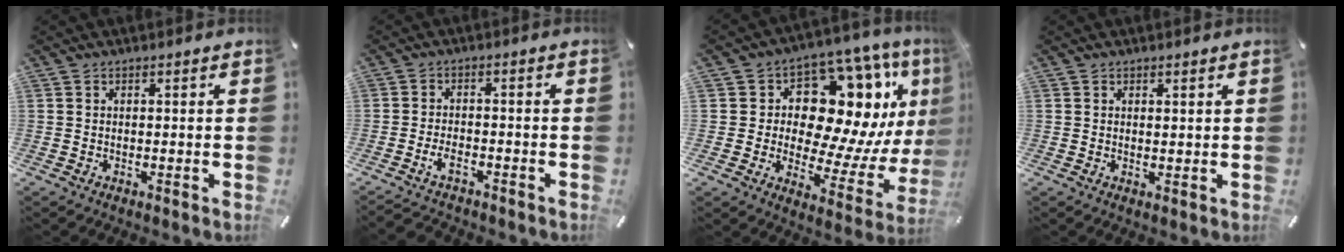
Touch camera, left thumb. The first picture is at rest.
{"total": 4.1, "force": [-3.0, 1.8, 2.3], "torque": [-0.048, 0.012, -0.059]}
{"total": 16.8, "force": [6.7, 11.0, 10.8], "torque": [-0.147, -0.070, 0.110]}
{"total": 0.8, "force": [0.7, 0.2, 0.3], "torque": [-0.005, -0.001, 0.013]}